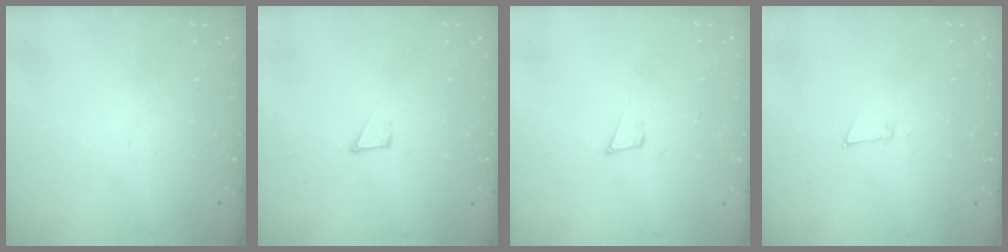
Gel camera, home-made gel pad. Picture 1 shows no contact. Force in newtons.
{"total": 2.1, "press": 2.1, "slide": 0.1}
{"total": 4.6, "press": 4.5, "slide": 0.8}
{"total": 3.3, "press": 3.3, "slide": 0.6}